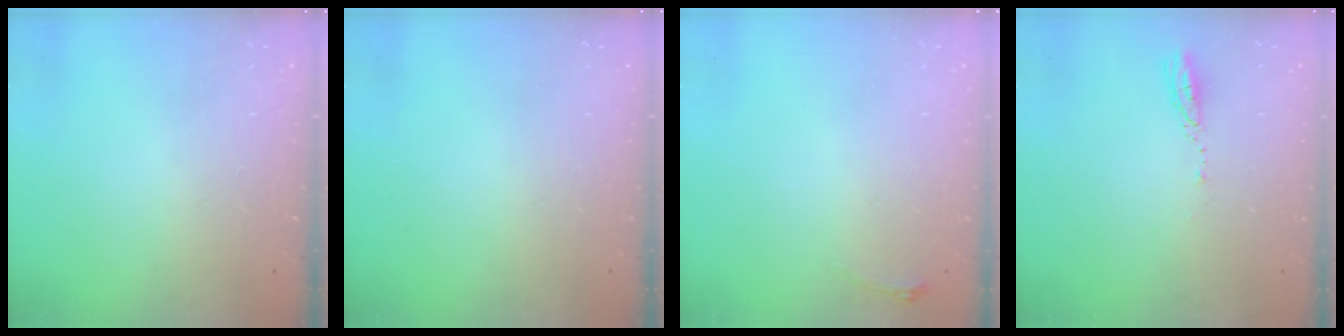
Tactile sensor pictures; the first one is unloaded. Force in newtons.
{"total": 0.0}
{"total": 3.1, "press": 3.0, "slide": 0.9}
{"total": 3.5, "press": 3.4, "slide": 0.3}